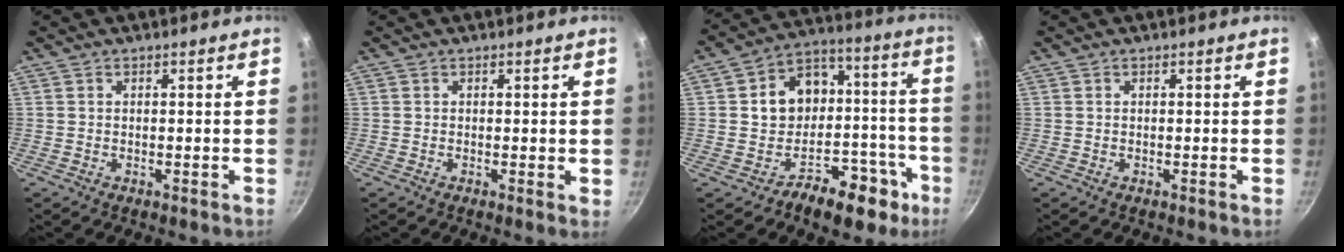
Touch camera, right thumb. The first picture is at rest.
{"total": 0.9, "force": [0.1, 0.3, 0.9], "torque": [-0.010, -0.002, -0.001]}
{"total": 17.5, "force": [-6.0, 14.1, 8.4], "torque": [-0.038, 0.091, -0.070]}
{"total": 0.0}